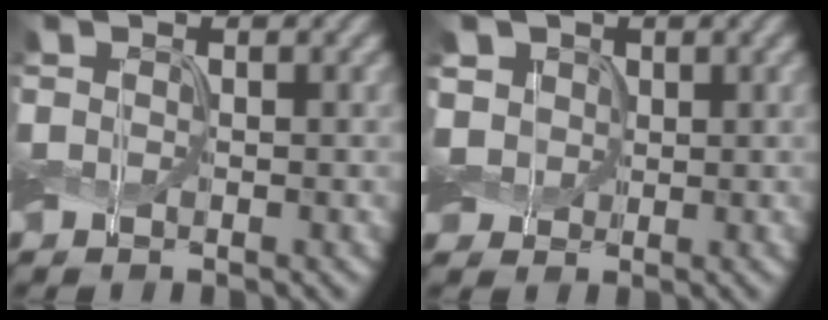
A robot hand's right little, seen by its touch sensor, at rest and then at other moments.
{"total": 3.5, "force": [1.1, 3.0, 1.3], "torque": [-0.056, 0.004, 0.022]}